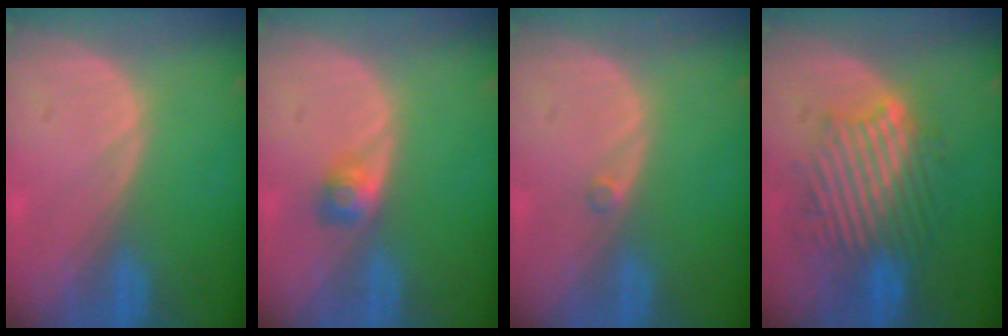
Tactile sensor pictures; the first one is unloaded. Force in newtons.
{"total": 2.5, "press": 2.3, "slide": 1.0}
{"total": 0.6, "press": 0.6, "slide": 0.1}
{"total": 9.3, "press": 9.3, "slide": 0.9}